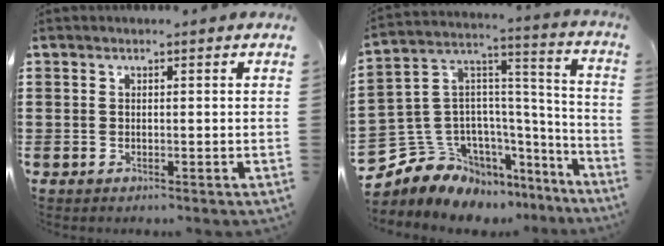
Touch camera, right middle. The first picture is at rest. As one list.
[{"total": 9.0, "force": [-6.7, 6.0, 0.1], "torque": [-0.046, -0.014, -0.129]}]